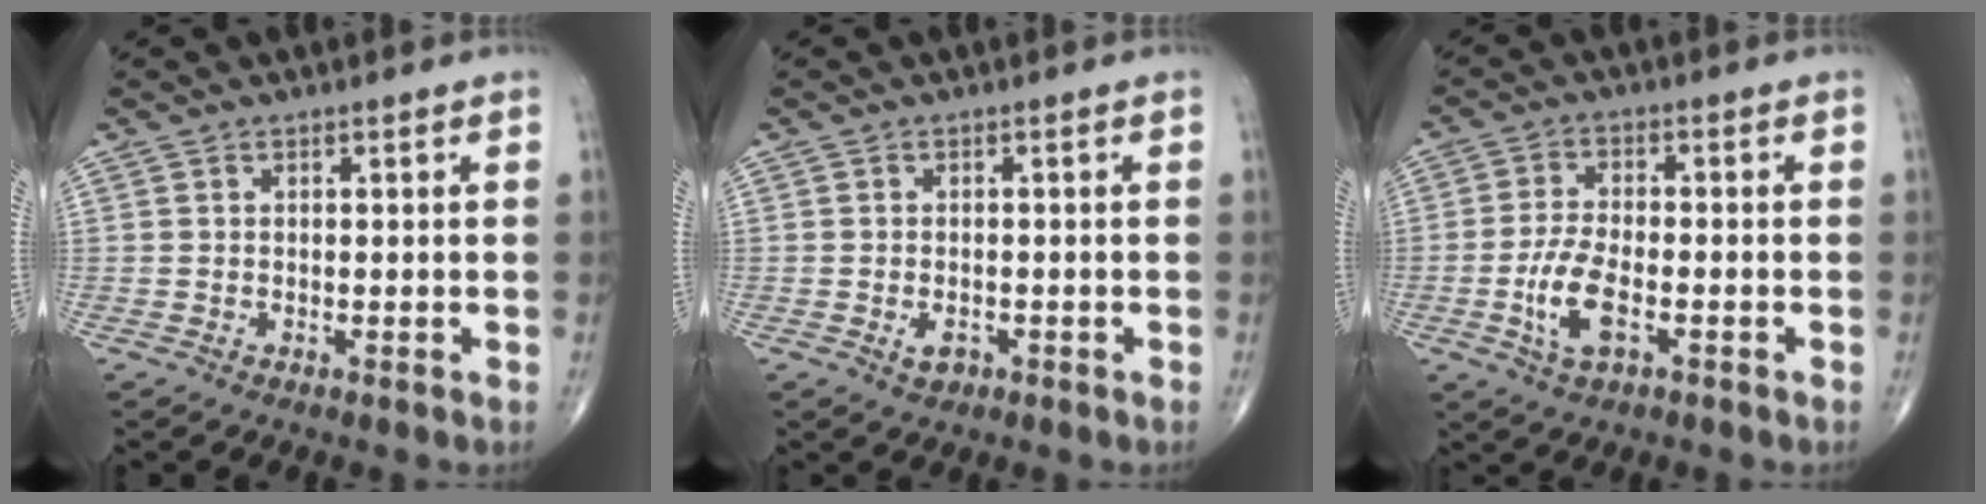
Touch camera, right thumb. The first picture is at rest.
{"total": 2.1, "force": [-0.9, 1.3, 1.4], "torque": [-0.020, 0.002, -0.011]}
{"total": 7.5, "force": [-2.5, 3.2, 6.2], "torque": [-0.130, 0.011, -0.047]}